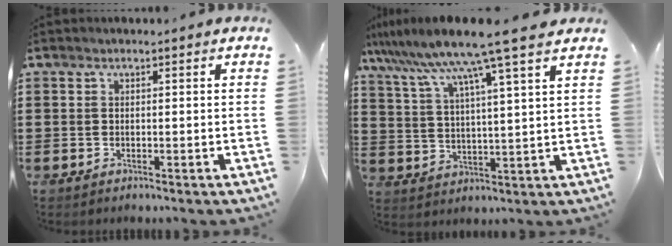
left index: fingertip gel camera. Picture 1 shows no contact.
{"total": 10.1, "force": [8.1, -0.9, 6.0], "torque": [-0.145, -0.044, 0.130]}